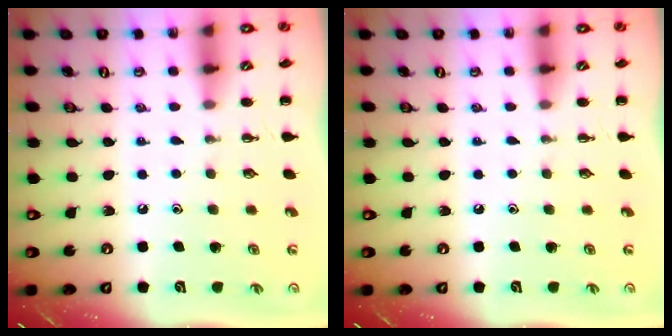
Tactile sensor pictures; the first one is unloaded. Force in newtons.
{"total": 0.0}